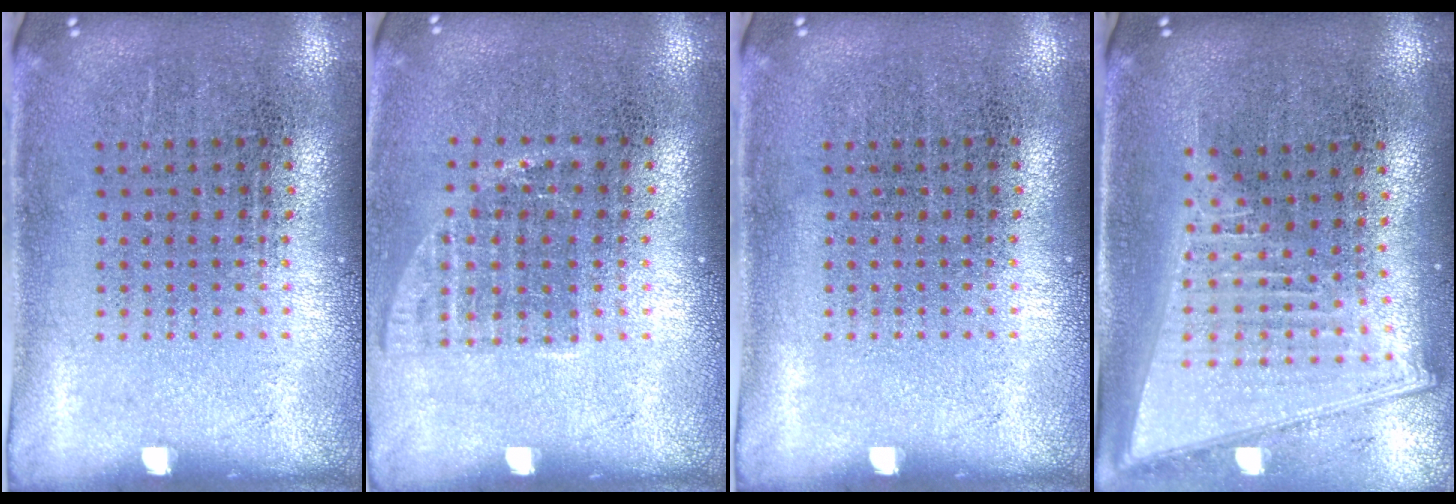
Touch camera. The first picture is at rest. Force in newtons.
{"total": 1.1, "press": 0.9, "slide": 0.6}
{"total": 0.0}
{"total": 2.1, "press": 1.8, "slide": 1.1}